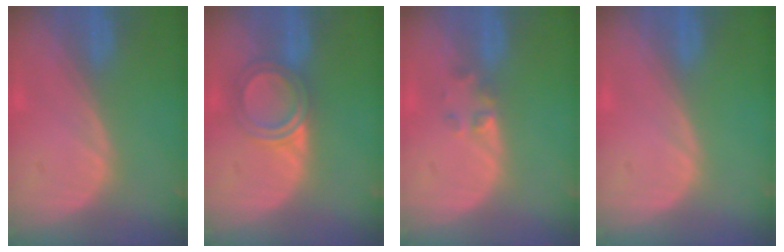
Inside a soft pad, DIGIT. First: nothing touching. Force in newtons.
{"total": 4.8, "press": 4.6, "slide": 1.3}
{"total": 1.9, "press": 1.7, "slide": 0.8}
{"total": 0.0}